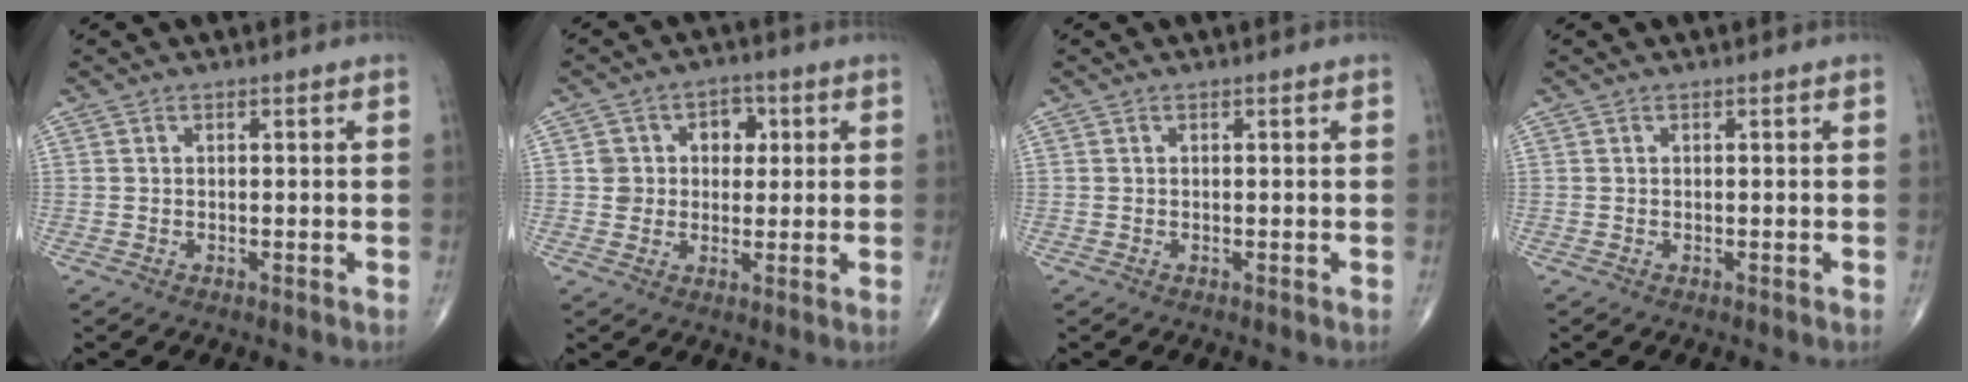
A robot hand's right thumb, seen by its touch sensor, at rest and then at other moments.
{"total": 6.4, "force": [1.4, 5.6, 2.8], "torque": [0.004, 0.005, 0.017]}
{"total": 0.0}
{"total": 0.0}